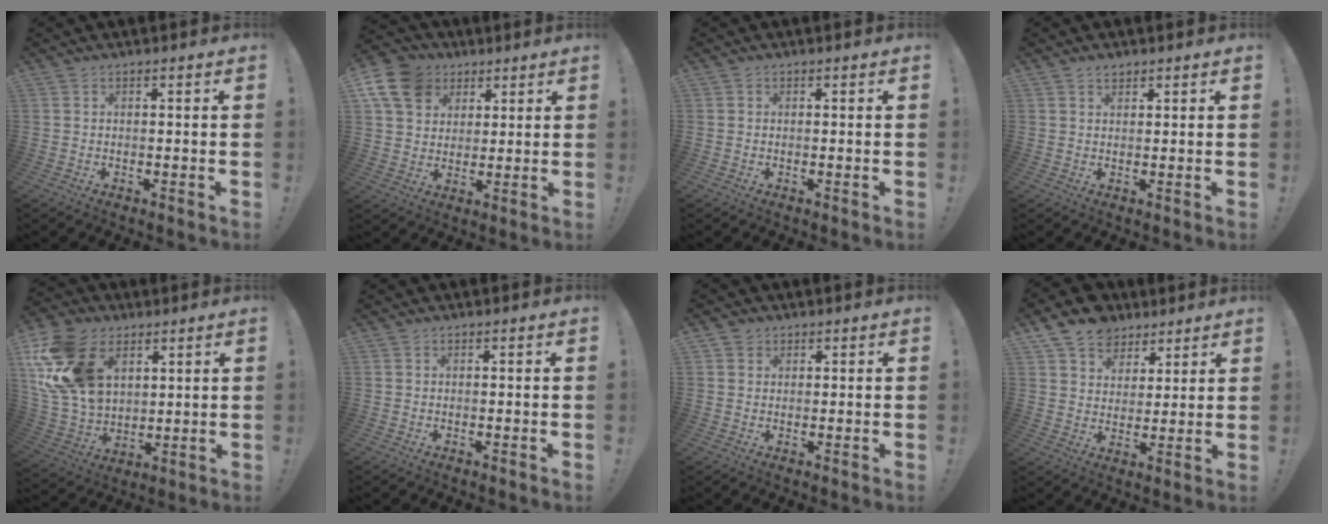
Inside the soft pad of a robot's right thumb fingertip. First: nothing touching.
{"total": 13.1, "force": [5.6, 10.4, 5.8], "torque": [-0.103, -0.025, 0.112]}
{"total": 0.0}
{"total": 1.8, "force": [1.5, 0.9, 0.5], "torque": [0.003, -0.009, 0.025]}
{"total": 22.3, "force": [8.0, 15.6, 13.8], "torque": [-0.282, -0.029, 0.157]}
{"total": 0.0}
{"total": 1.9, "force": [1.0, 1.6, 0.1], "torque": [-0.002, 0.000, 0.019]}
{"total": 10.9, "force": [7.6, 7.5, 2.0], "torque": [-0.035, -0.057, 0.149]}